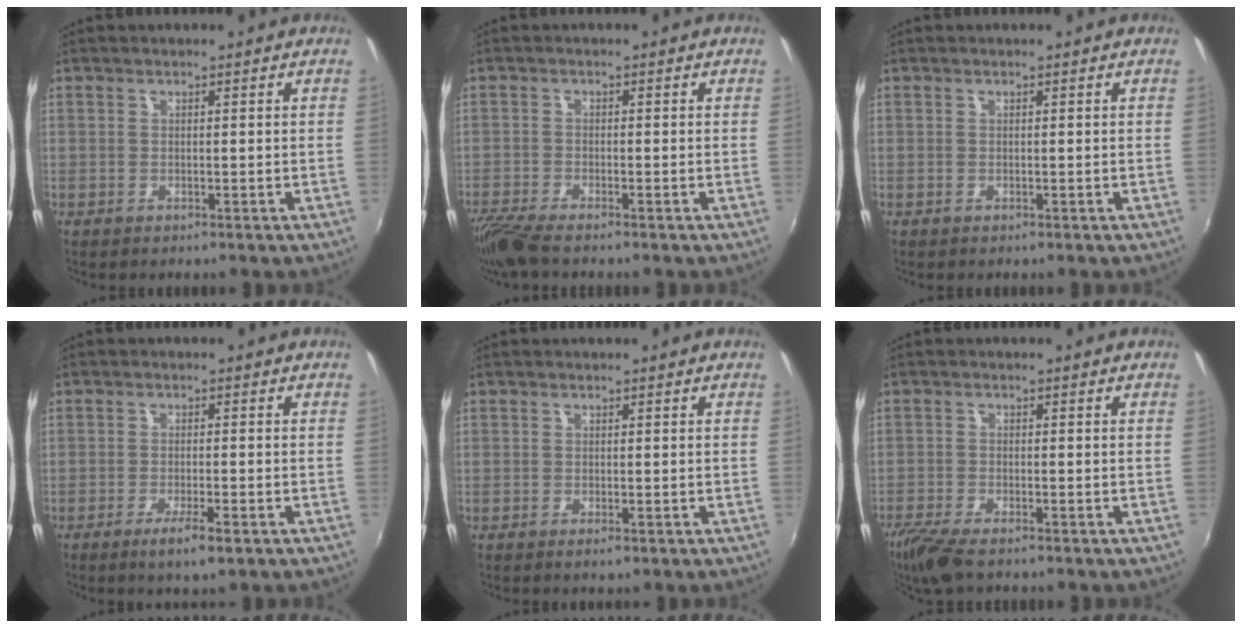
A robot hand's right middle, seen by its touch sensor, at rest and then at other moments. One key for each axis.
{"total": 5.3, "fx": -4.5, "fy": 0.3, "fz": 2.8, "tx": -0.078, "ty": -0.023, "tz": -0.085}
{"total": 0.0}
{"total": 4.3, "fx": -2.5, "fy": 0.4, "fz": 3.5, "tx": -0.074, "ty": -0.010, "tz": -0.044}
{"total": 0.9, "fx": -0.5, "fy": 0.3, "fz": 0.6, "tx": -0.012, "ty": -0.003, "tz": -0.009}
{"total": 6.9, "fx": -5.4, "fy": 1.4, "fz": 4.0, "tx": -0.106, "ty": -0.029, "tz": -0.105}